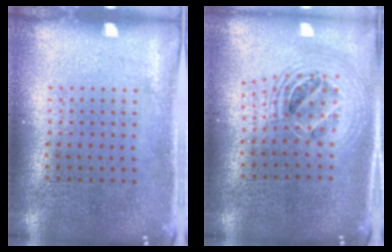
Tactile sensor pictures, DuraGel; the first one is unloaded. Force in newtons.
{"total": 2.1, "press": 1.7, "slide": 1.3}